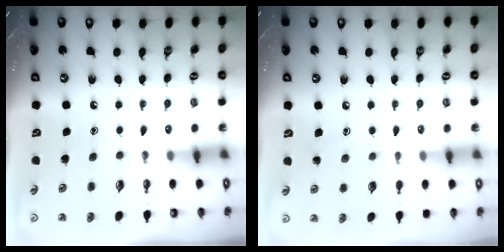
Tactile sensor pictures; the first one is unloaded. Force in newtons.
{"total": 6.2, "press": 6.2, "slide": 0.1}